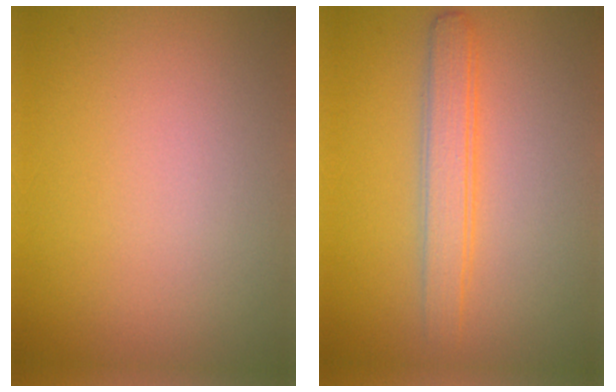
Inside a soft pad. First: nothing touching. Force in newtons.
{"total": 2.9, "press": 2.9, "slide": 0.1}